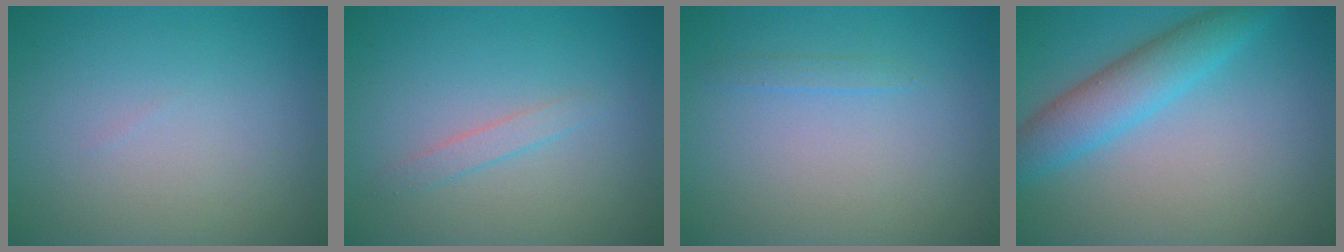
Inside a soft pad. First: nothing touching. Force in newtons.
{"total": 1.1, "press": 1.1, "slide": 0.1}
{"total": 0.7, "press": 0.7, "slide": 0.1}
{"total": 4.7, "press": 4.7, "slide": 0.1}